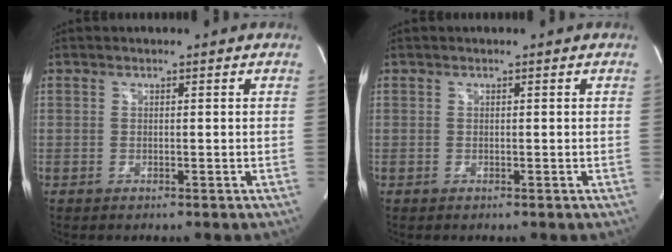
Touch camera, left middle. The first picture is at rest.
{"total": 0.0}